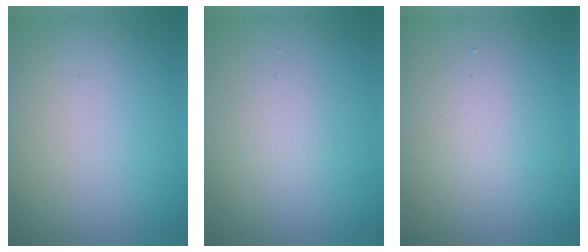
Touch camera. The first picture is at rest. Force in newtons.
{"total": 1.3, "press": 1.3, "slide": 0.0}
{"total": 2.1, "press": 2.1, "slide": 0.0}